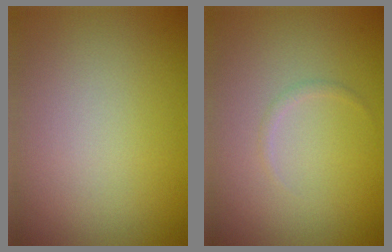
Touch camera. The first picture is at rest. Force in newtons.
{"total": 0.6, "press": 0.6, "slide": 0.1}